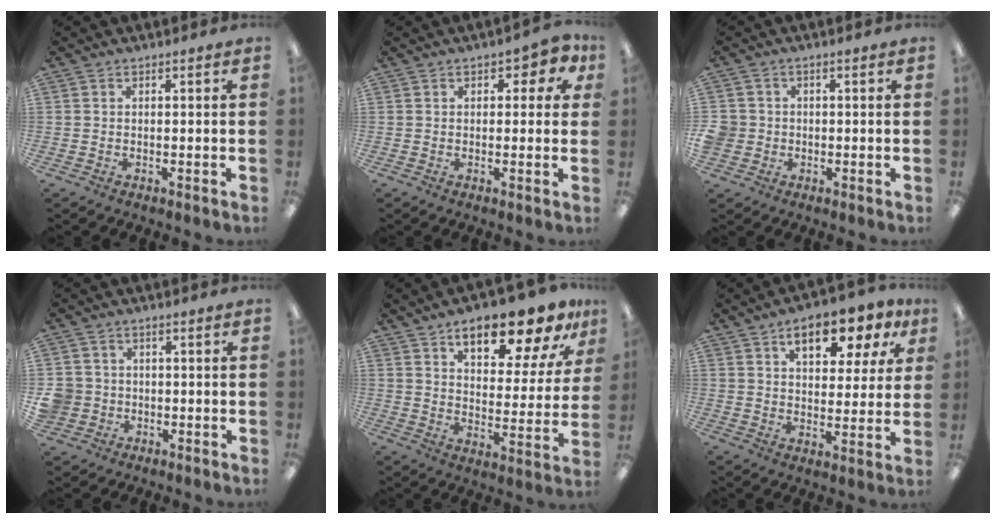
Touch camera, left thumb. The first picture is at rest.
{"total": 3.9, "force": [1.6, 2.2, 2.8], "torque": [-0.031, 0.000, 0.025]}
{"total": 3.9, "force": [-0.6, 3.8, 0.7], "torque": [-0.022, 0.006, -0.009]}
{"total": 4.9, "force": [-0.6, 4.8, 0.7], "torque": [-0.027, 0.008, -0.012]}
{"total": 16.9, "force": [11.9, 5.9, 10.4], "torque": [-0.145, -0.064, 0.194]}
{"total": 10.9, "force": [6.4, 5.1, 7.3], "torque": [-0.102, -0.018, 0.108]}